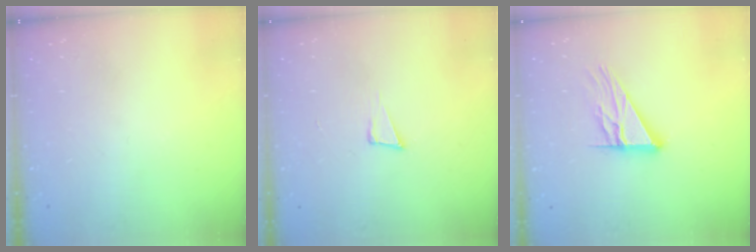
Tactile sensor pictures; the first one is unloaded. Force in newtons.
{"total": 4.1, "press": 2.6, "slide": 3.2}
{"total": 11.7, "press": 11.7, "slide": 0.9}